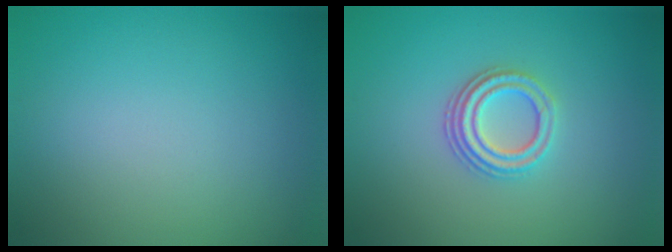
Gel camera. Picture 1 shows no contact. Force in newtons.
{"total": 3.0, "press": 2.5, "slide": 1.7}